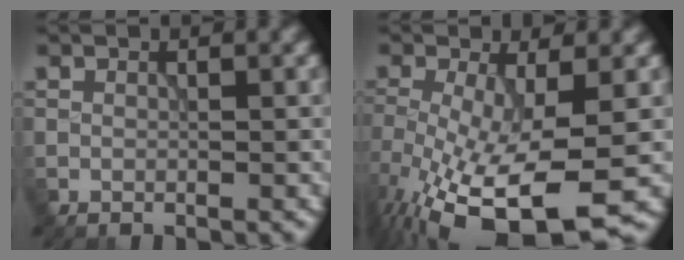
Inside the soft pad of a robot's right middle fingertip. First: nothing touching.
{"total": 12.4, "force": [-4.4, 4.6, 10.6], "torque": [-0.206, -0.040, -0.065]}